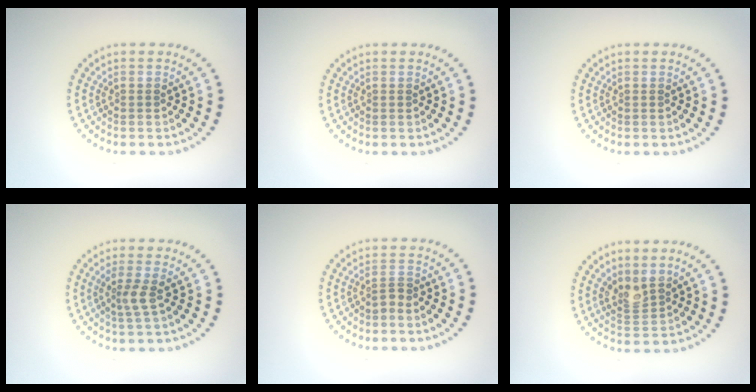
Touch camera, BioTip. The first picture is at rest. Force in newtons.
{"total": 0.0}
{"total": 0.0}
{"total": 1.9, "press": 1.4, "slide": 1.3}
{"total": 0.8, "press": 0.5, "slide": 0.6}
{"total": 2.0, "press": 1.6, "slide": 1.3}